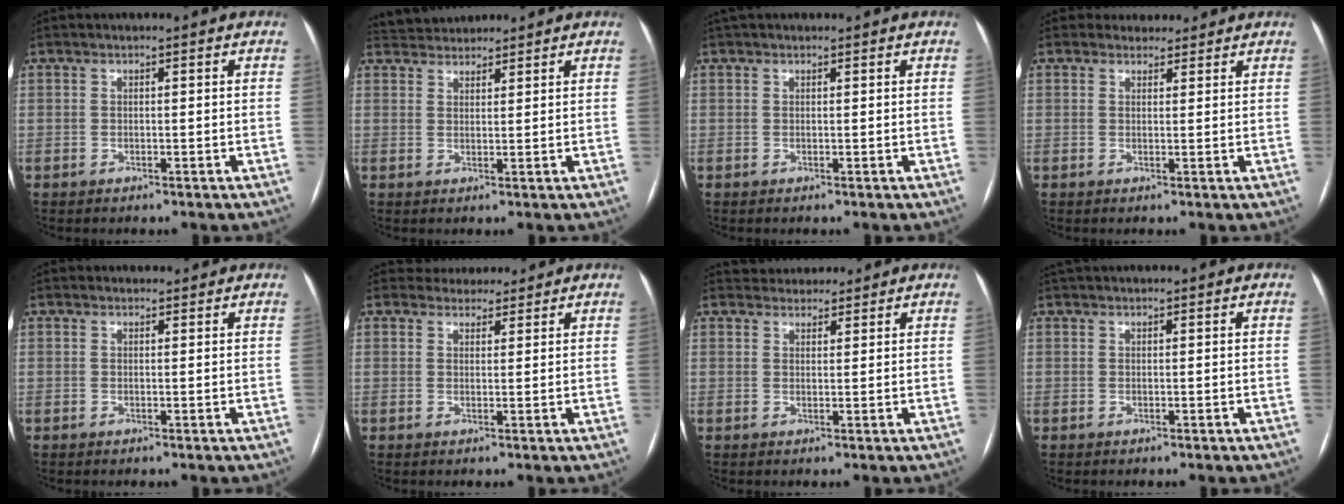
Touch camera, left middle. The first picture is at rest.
{"total": 4.9, "force": [4.6, 1.4, 0.5], "torque": [-0.010, 0.033, 0.081]}
{"total": 1.9, "force": [1.7, 0.7, 0.6], "torque": [-0.011, 0.032, 0.027]}
{"total": 3.2, "force": [2.8, 1.5, -0.2], "torque": [0.009, 0.010, 0.034]}
{"total": 1.4, "force": [1.3, 0.6, -0.1], "torque": [-0.003, 0.008, 0.015]}
{"total": 4.4, "force": [4.0, 1.8, 0.0], "torque": [0.006, 0.011, 0.053]}
{"total": 4.3, "force": [3.9, 1.6, 0.2], "torque": [0.001, 0.020, 0.058]}
{"total": 2.0, "force": [1.9, 0.4, 0.7], "torque": [-0.012, 0.034, 0.034]}